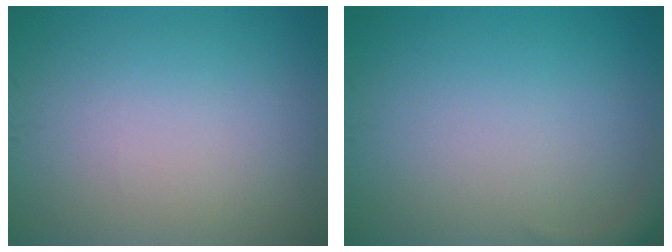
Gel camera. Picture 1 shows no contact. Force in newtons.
{"total": 1.1, "press": 1.1, "slide": 0.1}